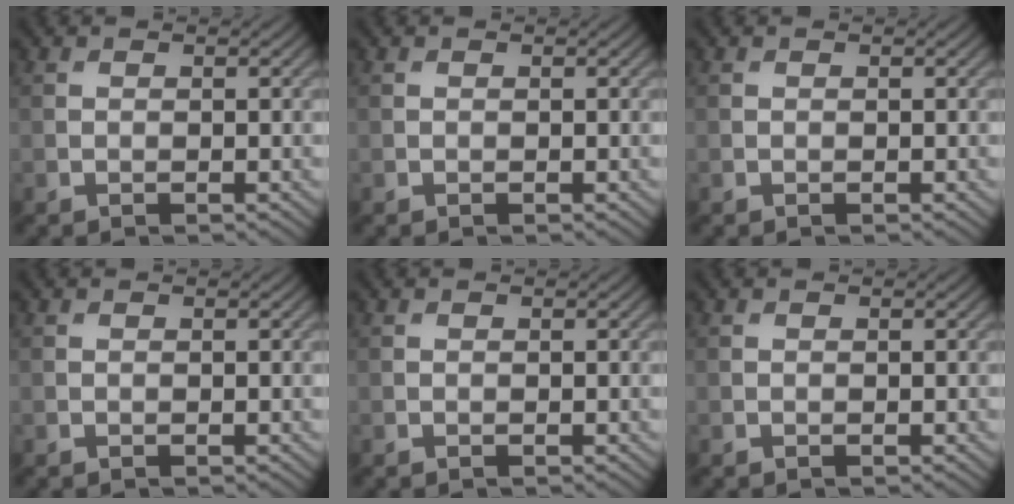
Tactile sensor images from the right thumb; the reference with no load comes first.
{"total": 0.0}
{"total": 0.0}
{"total": 0.0}
{"total": 0.0}
{"total": 0.0}